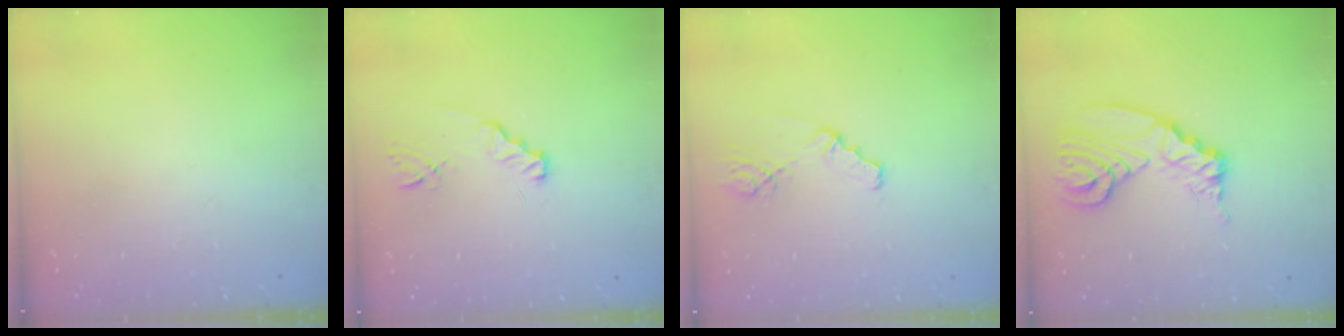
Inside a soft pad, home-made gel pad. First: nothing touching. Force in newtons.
{"total": 1.9, "press": 1.9, "slide": 0.2}
{"total": 2.1, "press": 2.1, "slide": 0.2}
{"total": 12.5, "press": 12.4, "slide": 1.8}